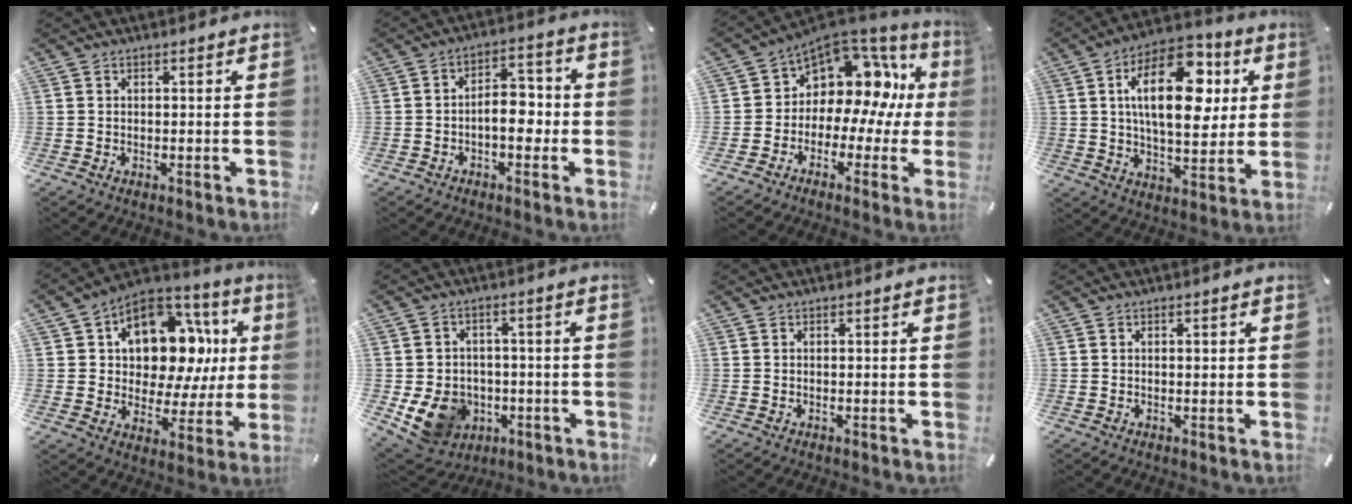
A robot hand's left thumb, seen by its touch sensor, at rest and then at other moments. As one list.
[{"total": 7.9, "force": [-2.1, 4.6, 6.1], "torque": [-0.085, 0.018, -0.039]}, {"total": 9.9, "force": [3.2, 8.2, 4.4], "torque": [-0.070, -0.041, 0.059]}, {"total": 20.5, "force": [6.0, 11.1, 16.1], "torque": [-0.264, -0.012, 0.092]}, {"total": 15.4, "force": [5.8, 10.6, 9.5], "torque": [-0.130, -0.044, 0.102]}, {"total": 11.0, "force": [-3.3, 9.4, 4.9], "torque": [-0.110, 0.015, -0.052]}, {"total": 0.0}, {"total": 0.6, "force": [0.1, 0.3, 0.5], "torque": [-0.010, -0.001, 0.002]}]